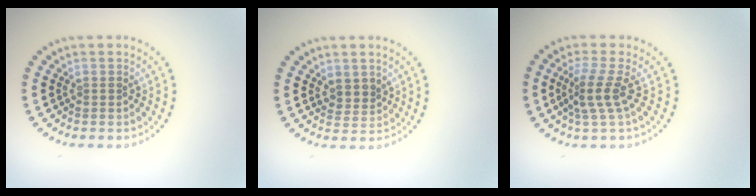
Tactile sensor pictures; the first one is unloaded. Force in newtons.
{"total": 1.9, "press": 1.4, "slide": 1.2}
{"total": 2.9, "press": 2.1, "slide": 2.0}